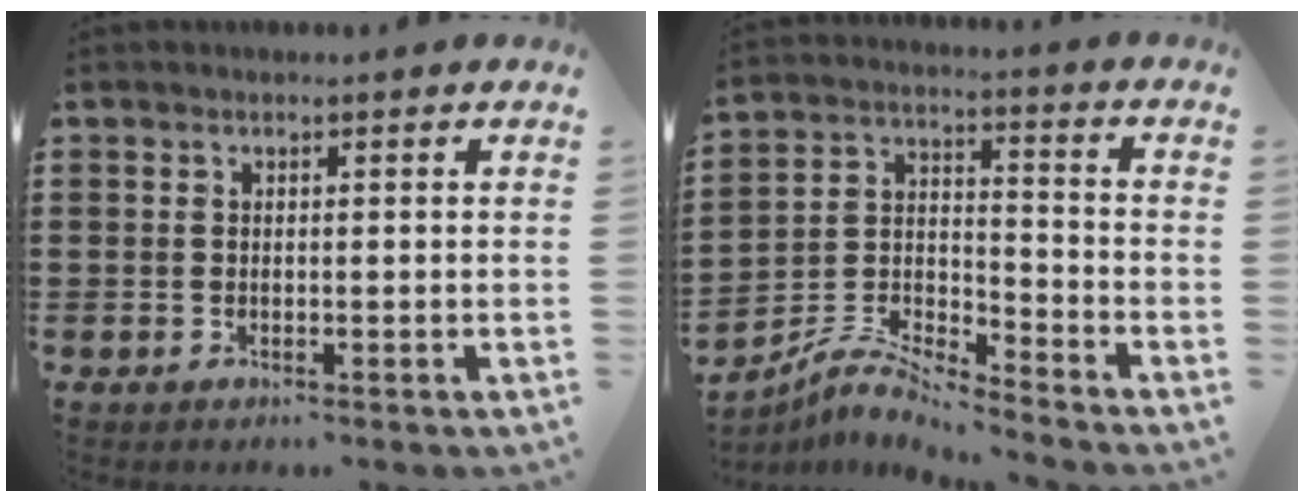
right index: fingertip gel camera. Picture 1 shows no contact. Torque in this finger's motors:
{"motor_torque": [-1.06, 1.07, -0.55, -0.20]}